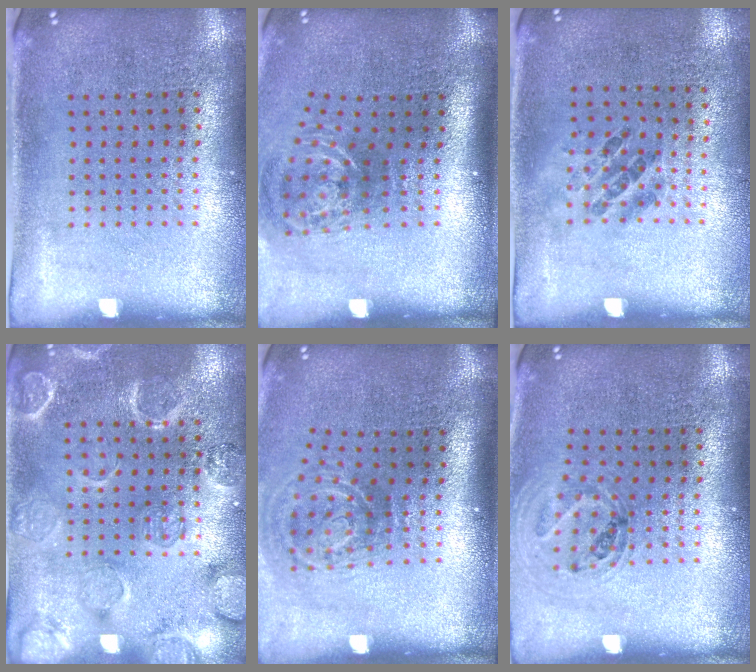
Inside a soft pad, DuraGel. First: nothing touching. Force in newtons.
{"total": 1.9, "press": 1.2, "slide": 1.5}
{"total": 1.1, "press": 0.6, "slide": 0.9}
{"total": 2.4, "press": 2.3, "slide": 0.6}
{"total": 2.0, "press": 1.2, "slide": 1.6}
{"total": 1.0, "press": 0.9, "slide": 0.2}